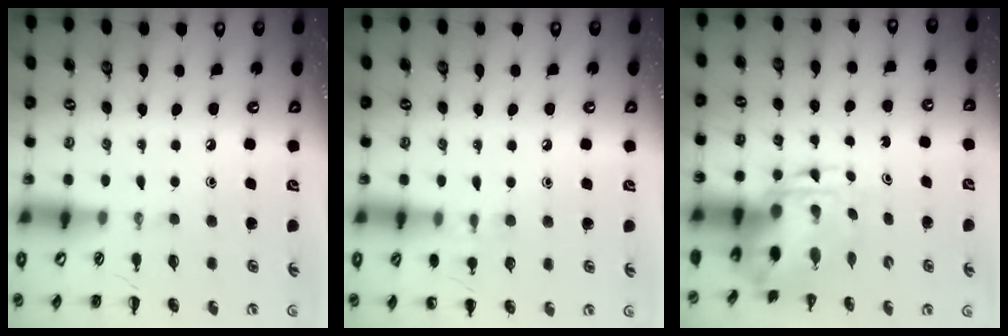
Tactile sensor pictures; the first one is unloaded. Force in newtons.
{"total": 7.2, "press": 6.8, "slide": 2.2}
{"total": 6.1, "press": 5.9, "slide": 1.4}